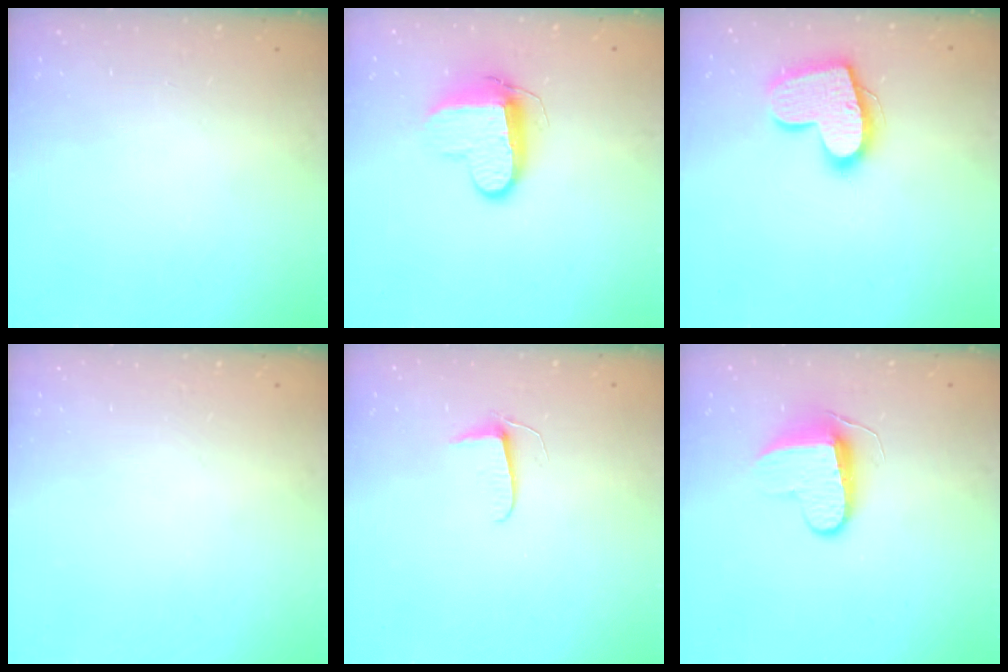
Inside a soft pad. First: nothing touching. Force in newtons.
{"total": 10.4, "press": 10.4, "slide": 0.5}
{"total": 16.4, "press": 16.4, "slide": 1.2}
{"total": 0.0}
{"total": 5.5, "press": 5.5, "slide": 0.5}
{"total": 9.0, "press": 9.0, "slide": 0.4}